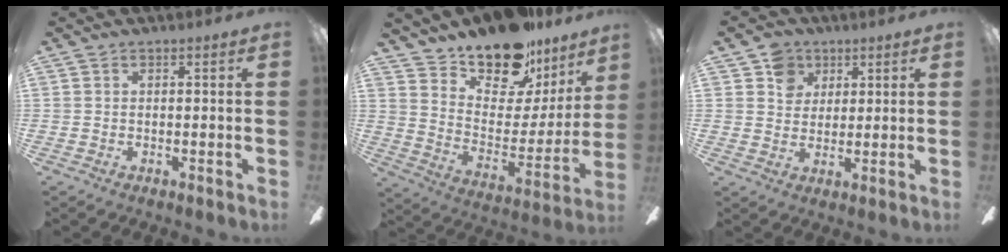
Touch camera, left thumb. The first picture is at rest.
{"total": 17.7, "force": [14.3, 7.9, 6.7], "torque": [-0.113, -0.111, 0.253]}
{"total": 6.5, "force": [3.6, 5.3, 1.5], "torque": [-0.029, 0.002, 0.065]}